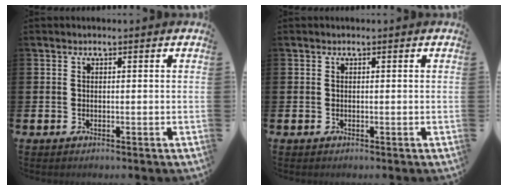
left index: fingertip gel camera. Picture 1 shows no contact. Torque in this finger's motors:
{"motor_torque": [0.00, 0.00, 0.00, 0.00]}